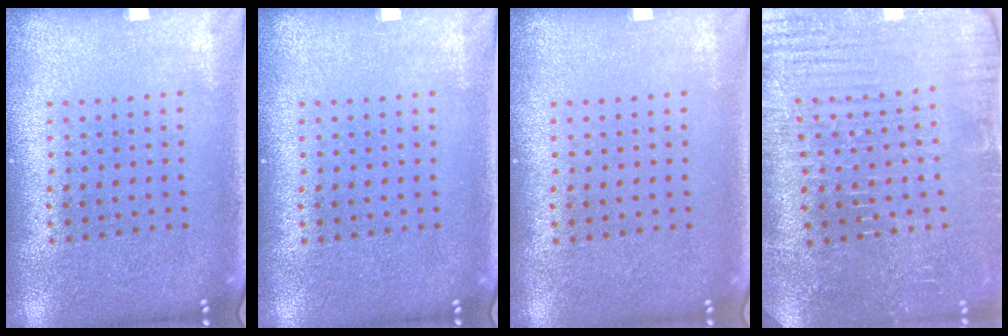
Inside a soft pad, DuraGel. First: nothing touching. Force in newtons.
{"total": 0.0}
{"total": 0.0}
{"total": 4.0, "press": 3.9, "slide": 1.0}